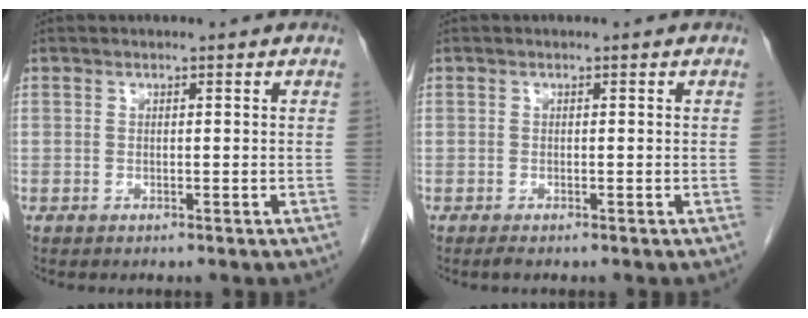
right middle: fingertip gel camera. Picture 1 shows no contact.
{"total": 0.6, "force": [-0.5, 0.0, 0.3], "torque": [-0.012, -0.003, -0.009]}